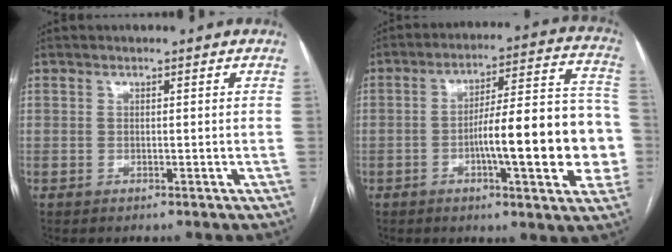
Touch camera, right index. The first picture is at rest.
{"total": 17.9, "force": [-3.5, 3.4, 17.2], "torque": [-0.227, 0.029, -0.047]}